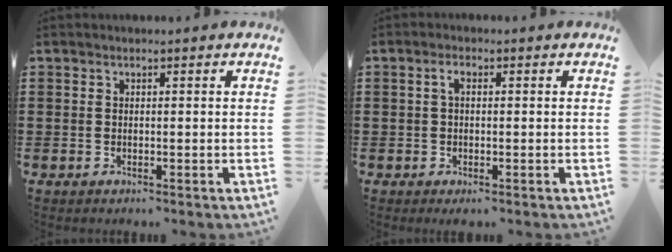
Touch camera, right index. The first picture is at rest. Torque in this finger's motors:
{"motor_torque": [1.08, 0.04, 0.08, 0.04]}